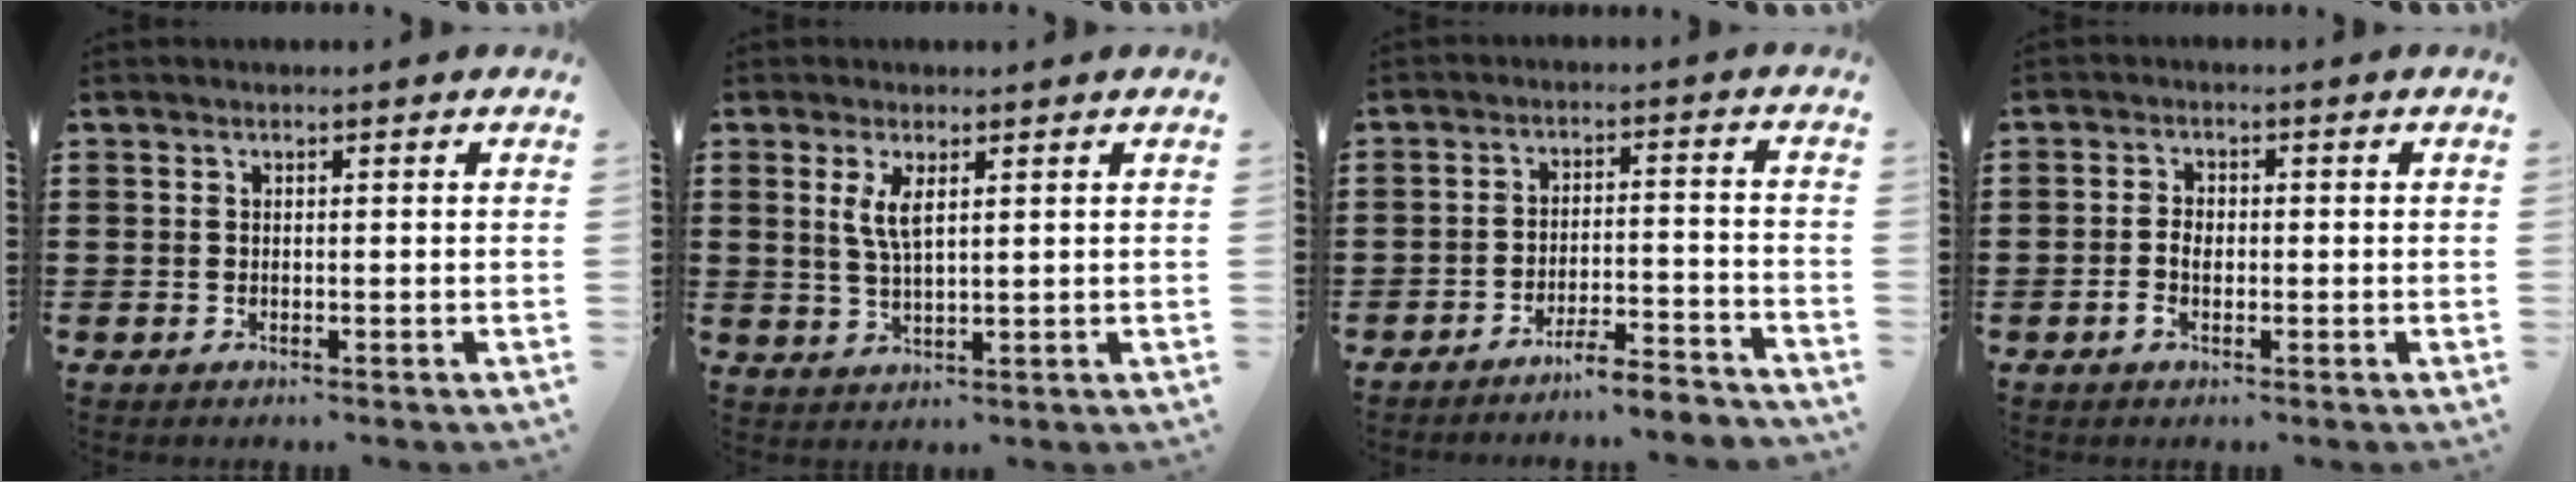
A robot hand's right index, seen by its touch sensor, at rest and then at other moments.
{"total": 3.9, "force": [1.5, 1.2, 3.5], "torque": [-0.073, 0.005, 0.024]}
{"total": 4.7, "force": [-4.4, -0.2, 1.5], "torque": [-0.027, -0.005, -0.086]}
{"total": 2.4, "force": [-0.7, 1.3, 1.8], "torque": [-0.043, -0.001, -0.016]}